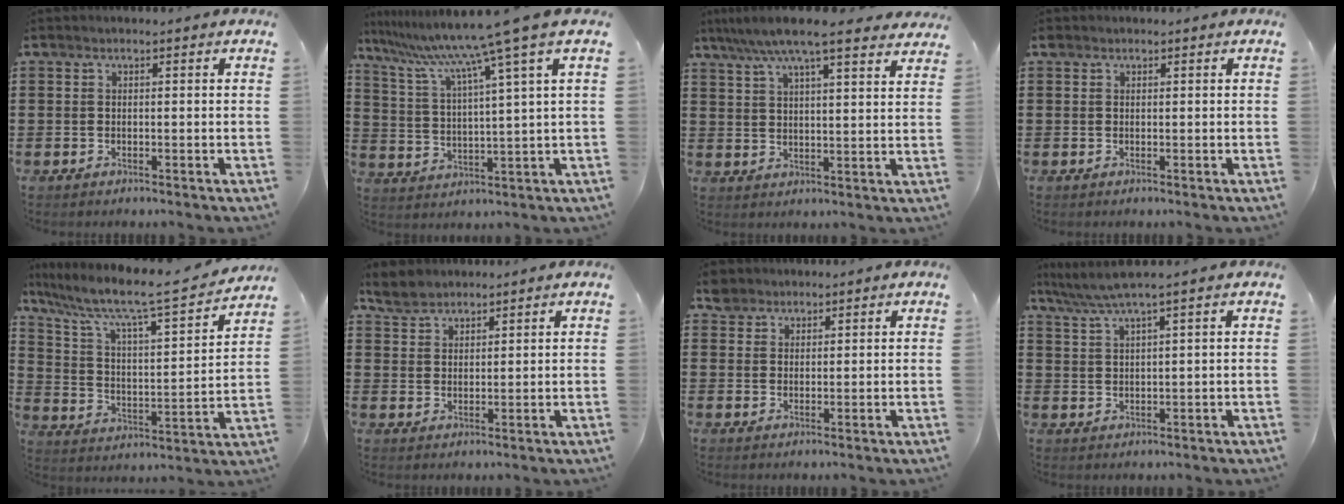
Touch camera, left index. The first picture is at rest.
{"total": 10.2, "force": [7.5, -1.8, 6.6], "torque": [-0.159, -0.043, 0.113]}
{"total": 7.9, "force": [6.6, 0.6, 4.2], "torque": [-0.100, -0.020, 0.117]}
{"total": 0.6, "force": [0.3, 0.4, 0.2], "torque": [-0.005, 0.003, 0.006]}
{"total": 8.3, "force": [6.7, 0.8, 4.8], "torque": [-0.124, -0.052, 0.103]}
{"total": 3.7, "force": [3.2, 1.7, 0.7], "torque": [-0.027, 0.003, 0.060]}
{"total": 2.9, "force": [2.4, 1.7, 0.1], "torque": [-0.013, 0.010, 0.047]}
{"total": 4.0, "force": [2.8, -0.3, 2.9], "torque": [-0.063, -0.006, 0.048]}